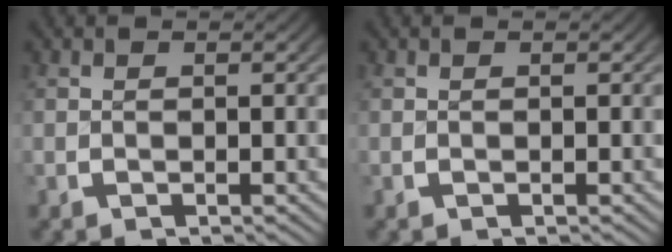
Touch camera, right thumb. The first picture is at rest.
{"total": 0.0}